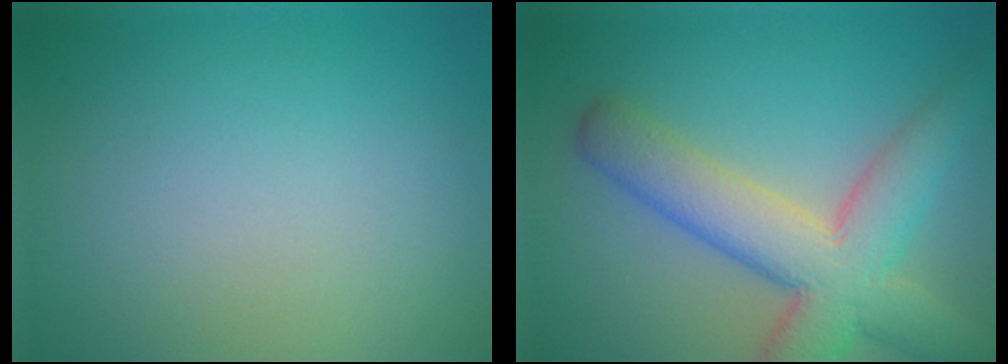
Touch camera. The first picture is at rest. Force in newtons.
{"total": 8.6, "press": 8.6, "slide": 0.6}